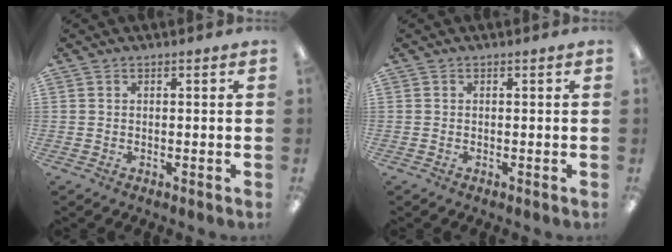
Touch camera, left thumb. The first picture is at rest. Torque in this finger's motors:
{"motor_torque": [0.00, 0.00, -0.03, 0.03, 0.00]}